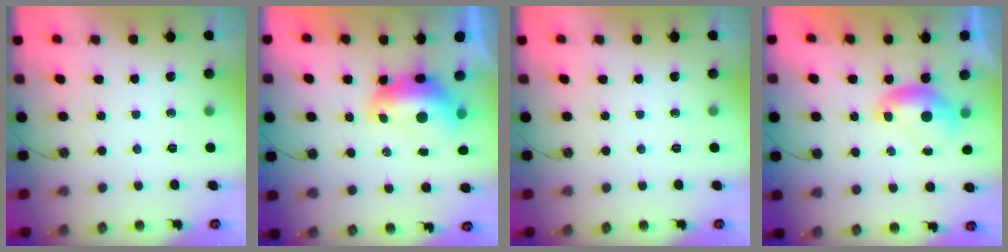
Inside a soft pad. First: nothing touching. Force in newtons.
{"total": 2.8, "press": 2.7, "slide": 0.7}
{"total": 0.0}
{"total": 0.0}